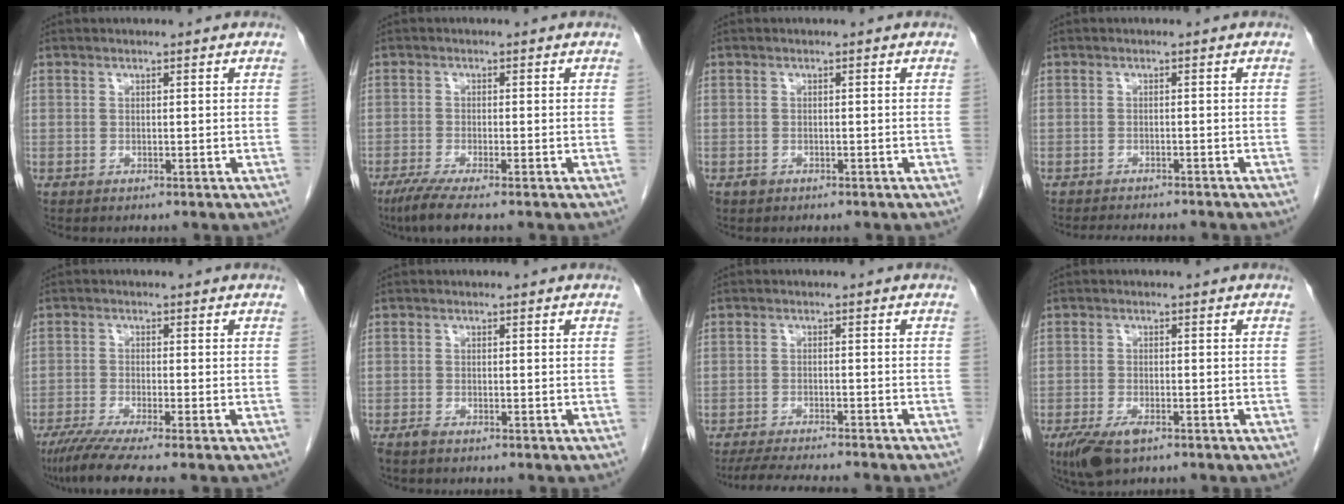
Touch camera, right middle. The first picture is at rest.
{"total": 4.8, "force": [-3.6, -0.2, 3.2], "torque": [-0.062, -0.016, -0.066]}
{"total": 0.8, "force": [-0.5, 0.6, 0.2], "torque": [-0.007, 0.001, -0.007]}
{"total": 5.9, "force": [-5.5, 0.9, 1.9], "torque": [-0.024, -0.009, -0.076]}
{"total": 7.1, "force": [-5.5, -0.7, 4.4], "torque": [-0.073, -0.024, -0.094]}
{"total": 1.0, "force": [-0.8, 0.1, 0.5], "torque": [-0.016, -0.003, -0.016]}
{"total": 10.2, "force": [-9.1, 0.6, 4.6], "torque": [-0.065, -0.018, -0.134]}
{"total": 5.2, "force": [-3.3, 1.9, 3.6], "torque": [-0.072, -0.010, -0.056]}